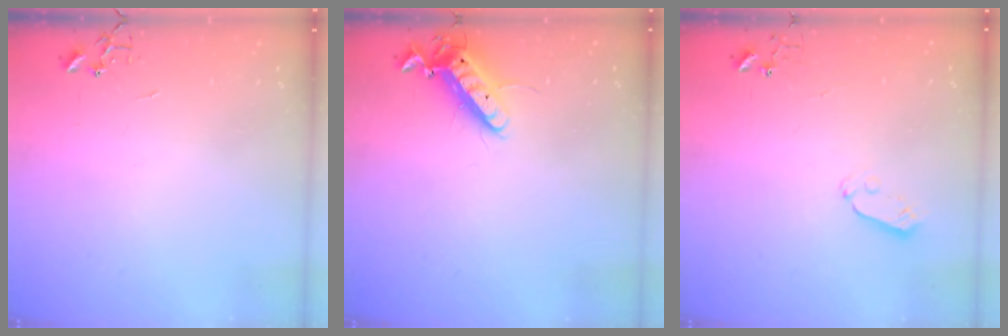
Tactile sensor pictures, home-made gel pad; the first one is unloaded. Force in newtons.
{"total": 11.9, "press": 11.7, "slide": 2.2}
{"total": 5.0, "press": 5.0, "slide": 0.4}